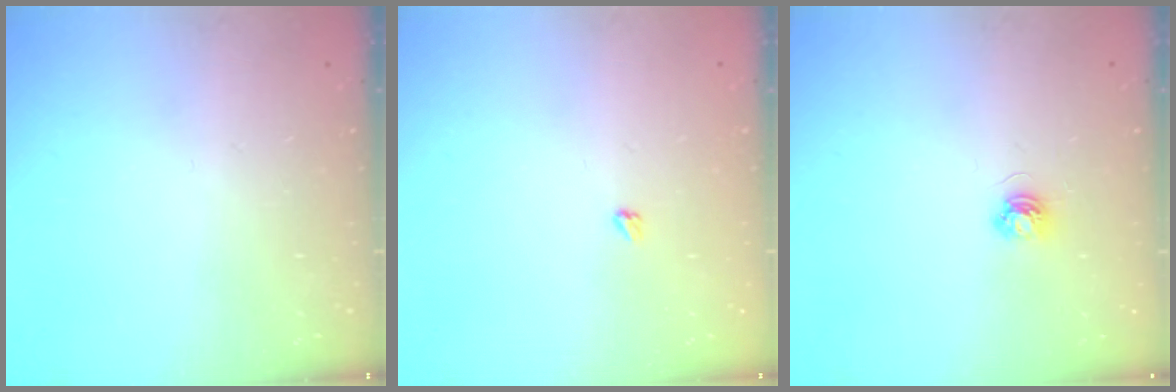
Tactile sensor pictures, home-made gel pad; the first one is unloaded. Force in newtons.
{"total": 2.4, "press": 2.4, "slide": 0.4}
{"total": 3.9, "press": 3.9, "slide": 0.4}